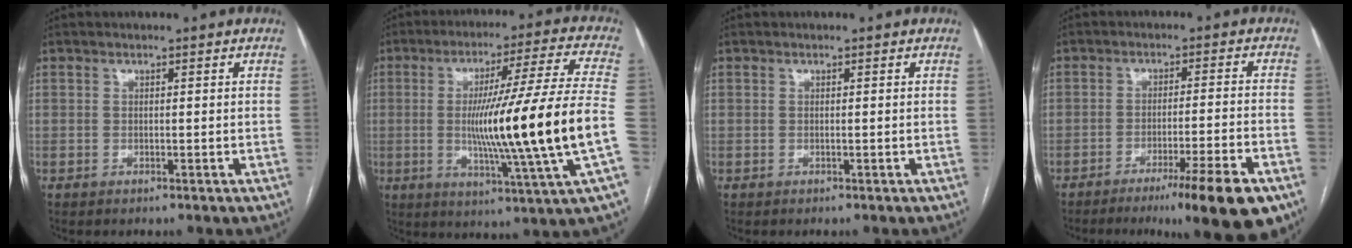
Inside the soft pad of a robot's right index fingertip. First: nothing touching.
{"total": 20.5, "force": [-2.6, -2.0, 20.3], "torque": [-0.315, -0.010, -0.053]}
{"total": 0.0}
{"total": 12.6, "force": [-8.1, -0.2, 9.7], "torque": [-0.110, -0.018, -0.121]}